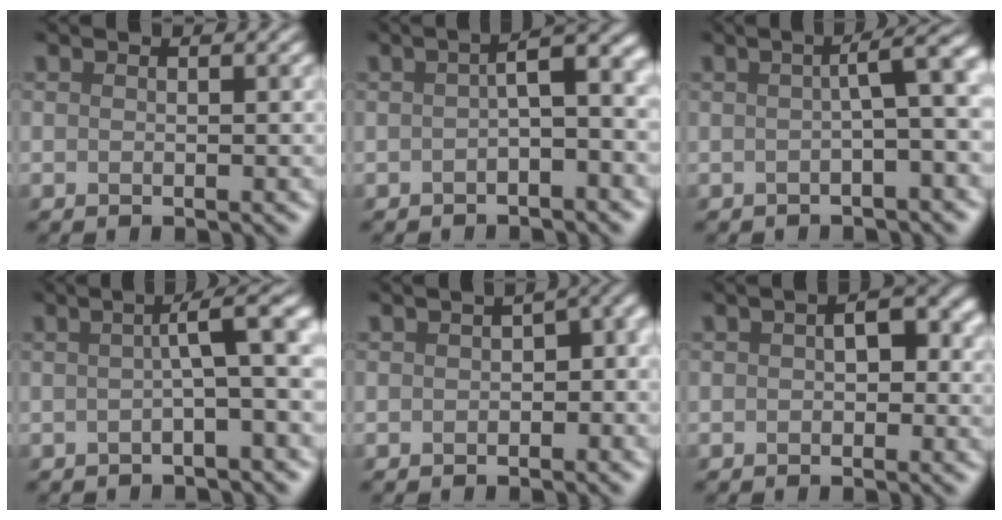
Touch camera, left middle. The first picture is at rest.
{"total": 4.2, "force": [-1.0, 1.2, 3.9], "torque": [-0.052, 0.012, -0.023]}
{"total": 4.1, "force": [-0.4, 0.8, 4.0], "torque": [-0.043, 0.018, -0.014]}
{"total": 4.7, "force": [-0.2, 0.8, 4.6], "torque": [-0.054, 0.021, -0.012]}
{"total": 6.4, "force": [-1.1, 4.0, 4.9], "torque": [-0.023, 0.015, -0.023]}
{"total": 2.2, "force": [-0.2, 1.4, 1.7], "torque": [-0.019, 0.009, -0.009]}